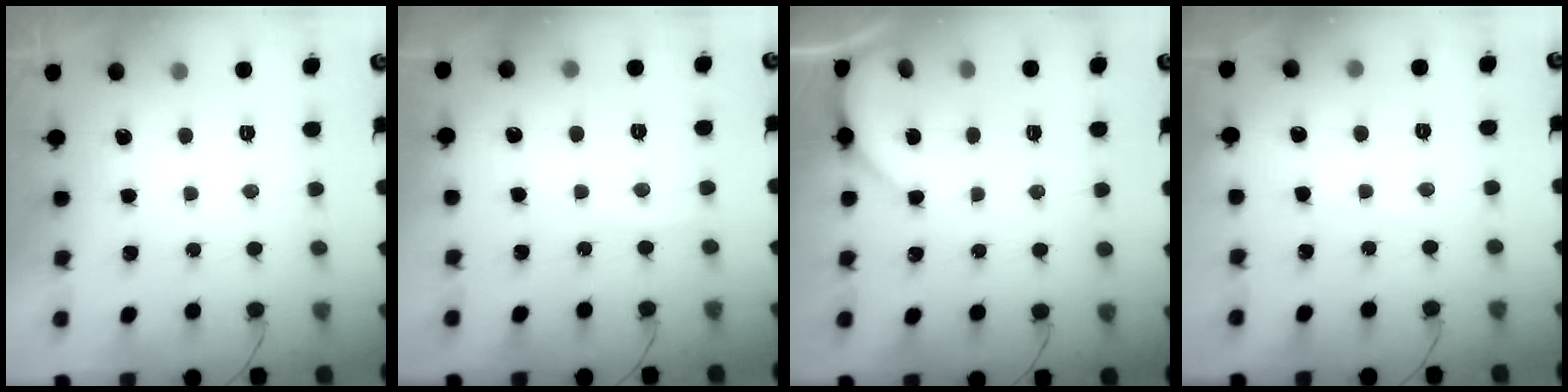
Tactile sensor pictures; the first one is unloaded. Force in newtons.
{"total": 3.1, "press": 3.0, "slide": 0.4}
{"total": 2.2, "press": 2.2, "slide": 0.3}
{"total": 1.6, "press": 1.6, "slide": 0.2}